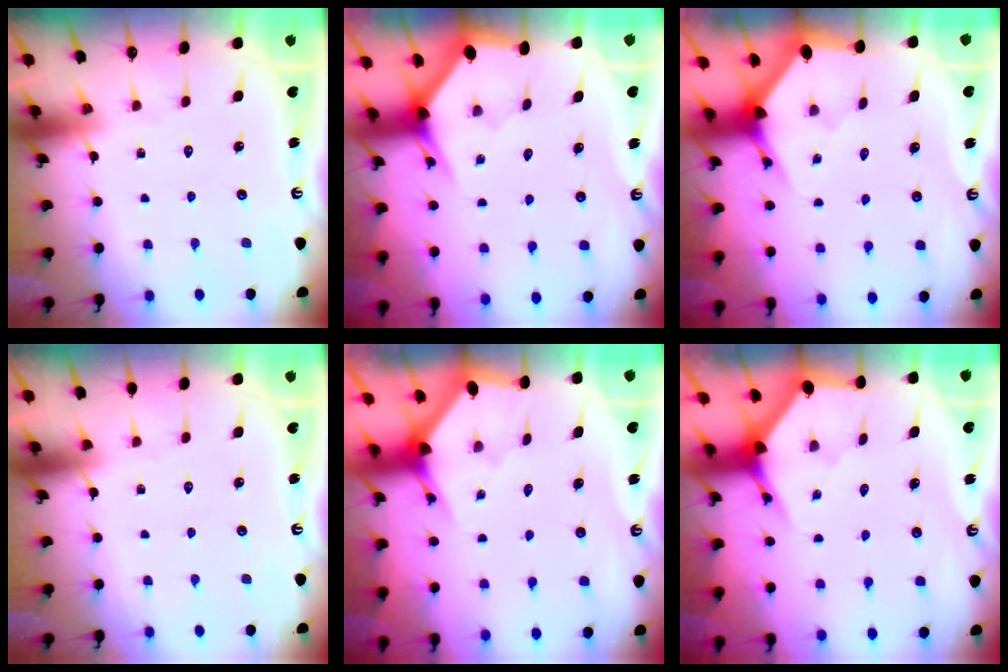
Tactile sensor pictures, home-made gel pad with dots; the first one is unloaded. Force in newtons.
{"total": 3.0, "press": 3.0, "slide": 0.1}
{"total": 3.5, "press": 3.5, "slide": 0.1}
{"total": 0.0}
{"total": 2.6, "press": 2.6, "slide": 0.1}
{"total": 3.5, "press": 3.5, "slide": 0.3}